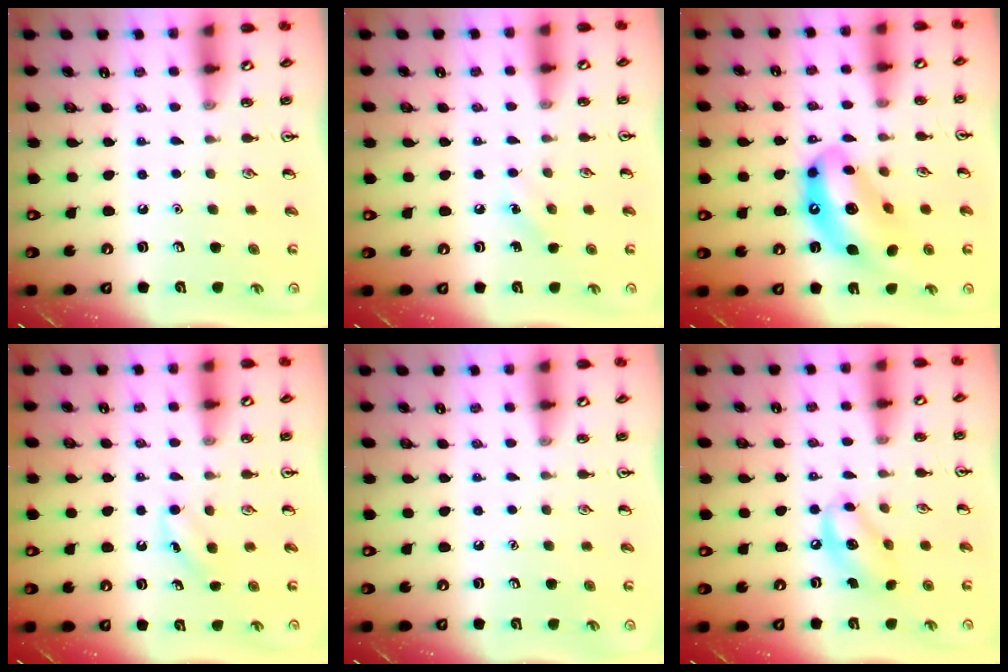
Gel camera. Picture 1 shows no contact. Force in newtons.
{"total": 5.6, "press": 5.3, "slide": 1.9}
{"total": 14.9, "press": 14.1, "slide": 4.7}
{"total": 3.9, "press": 3.6, "slide": 1.5}
{"total": 0.0}
{"total": 9.0, "press": 8.8, "slide": 1.9}